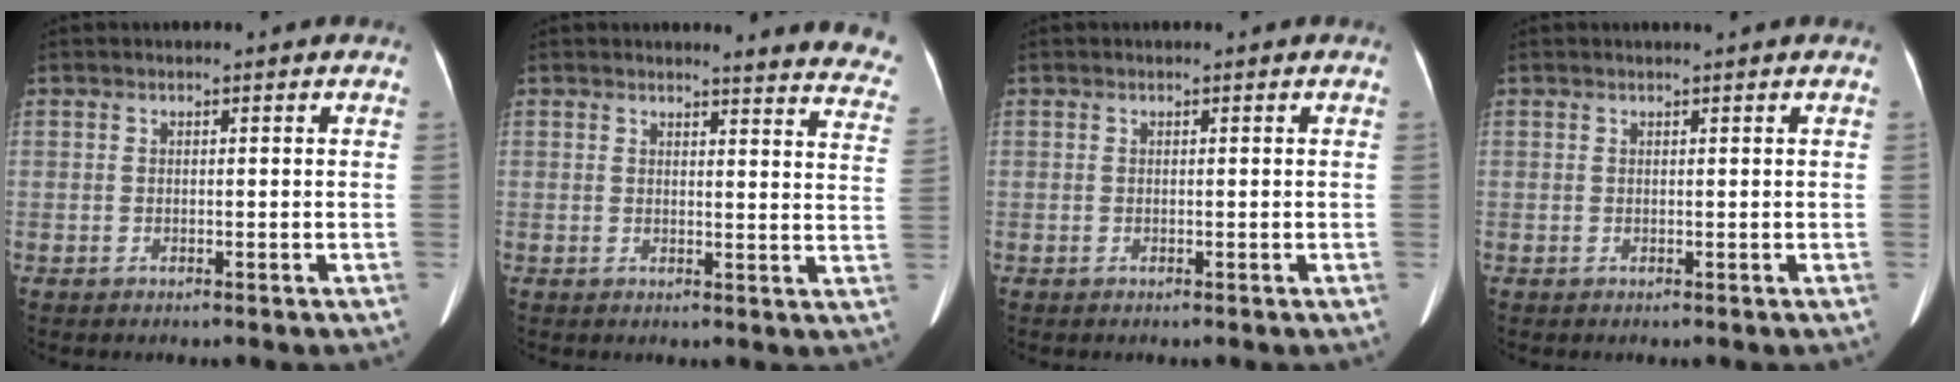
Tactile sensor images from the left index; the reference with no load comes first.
{"total": 11.6, "force": [11.3, 0.8, 2.6], "torque": [0.001, -0.088, 0.086]}
{"total": 0.0}
{"total": 0.8, "force": [0.6, -0.2, 0.4], "torque": [-0.008, 0.002, 0.017]}